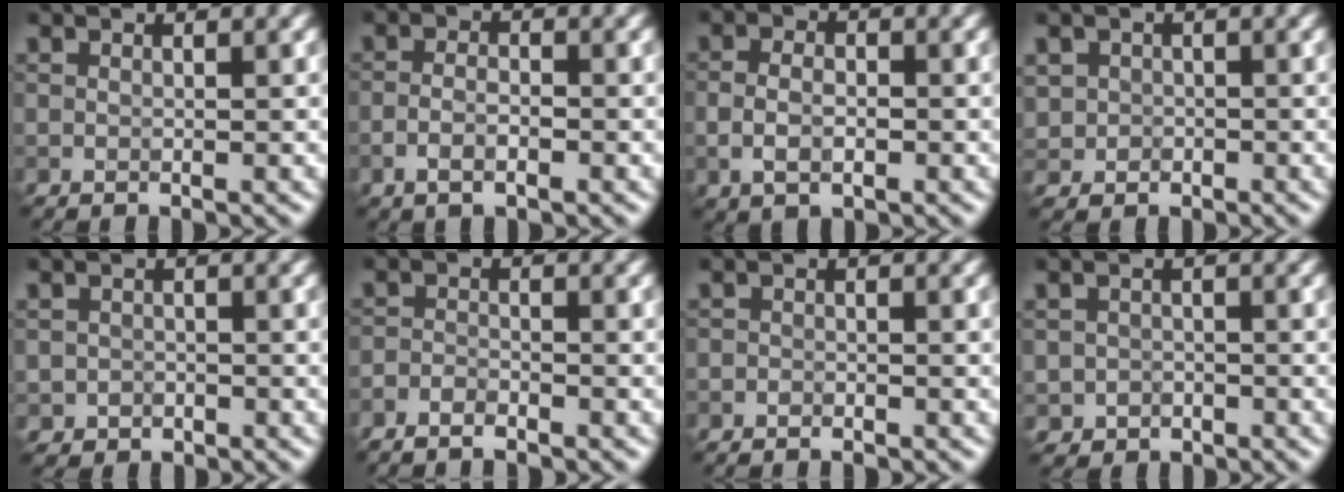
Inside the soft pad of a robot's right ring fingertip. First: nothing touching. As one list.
[{"total": 2.2, "force": [-1.0, 0.9, 1.7], "torque": [-0.033, 0.001, -0.021]}, {"total": 2.8, "force": [-0.6, 1.7, 2.1], "torque": [-0.039, -0.003, -0.014]}, {"total": 2.0, "force": [-0.3, 2.0, 0.2], "torque": [0.003, 0.000, -0.002]}, {"total": 1.2, "force": [-0.6, 1.1, 0.1], "torque": [0.009, -0.002, -0.012]}, {"total": 1.8, "force": [-1.7, 0.3, 0.7], "torque": [-0.016, 0.000, -0.036]}, {"total": 0.8, "force": [-0.8, 0.3, 0.0], "torque": [0.004, -0.001, -0.015]}, {"total": 1.6, "force": [-0.7, 1.4, 0.1], "torque": [0.010, -0.002, -0.015]}]